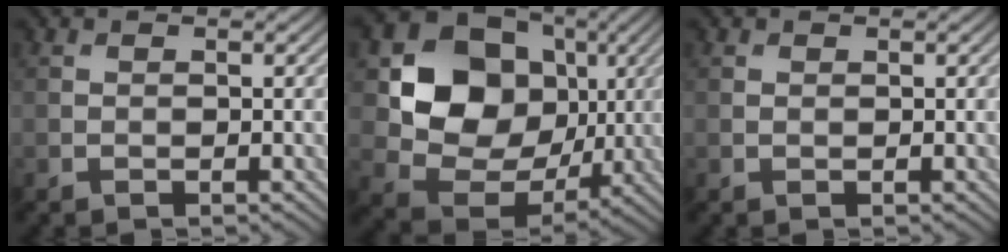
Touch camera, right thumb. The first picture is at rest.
{"total": 14.1, "force": [2.5, 11.6, 7.6], "torque": [-0.149, -0.009, 0.035]}
{"total": 0.0}